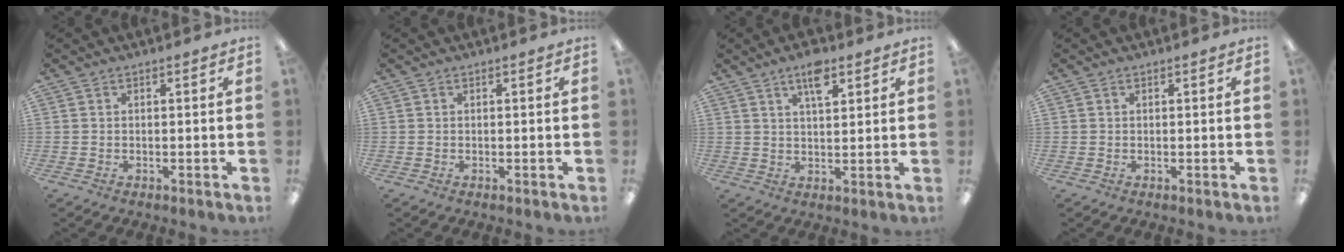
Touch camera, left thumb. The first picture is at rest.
{"total": 0.0}
{"total": 6.5, "force": [4.0, 2.6, 4.4], "torque": [-0.064, -0.012, 0.064]}
{"total": 0.0}